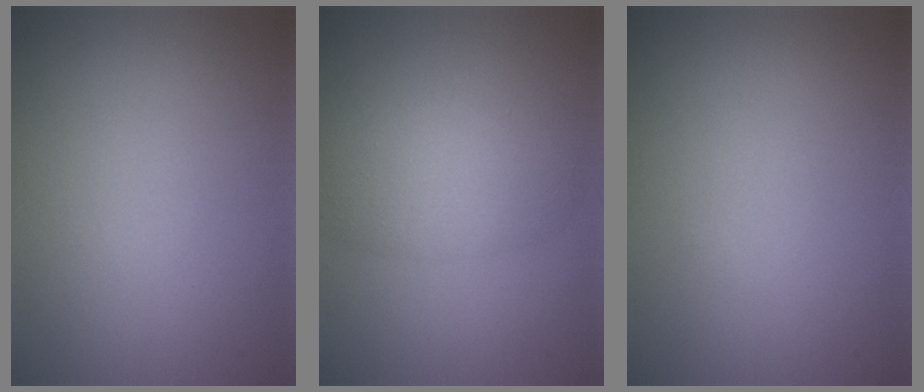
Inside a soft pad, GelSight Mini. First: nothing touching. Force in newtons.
{"total": 4.4, "press": 4.4, "slide": 0.2}
{"total": 0.0}